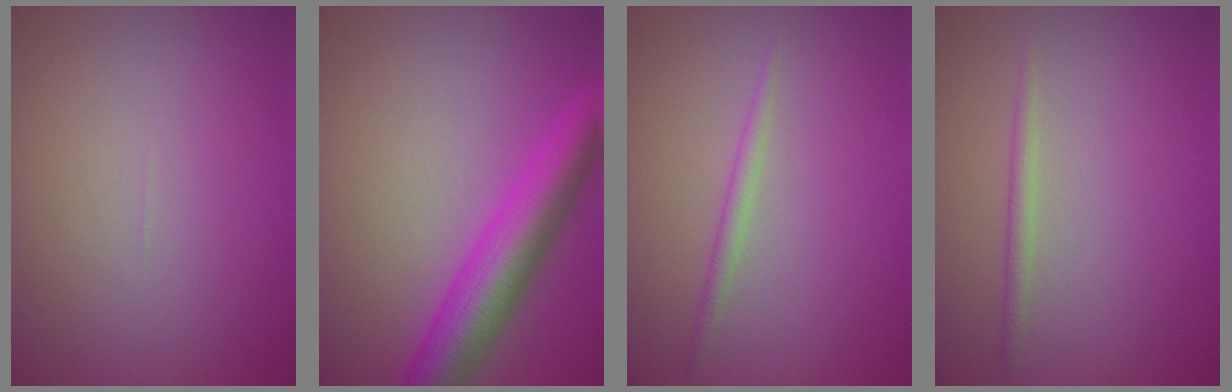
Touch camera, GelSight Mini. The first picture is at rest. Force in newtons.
{"total": 6.9, "press": 6.8, "slide": 0.5}
{"total": 1.2, "press": 1.2, "slide": 0.1}
{"total": 1.2, "press": 1.2, "slide": 0.0}